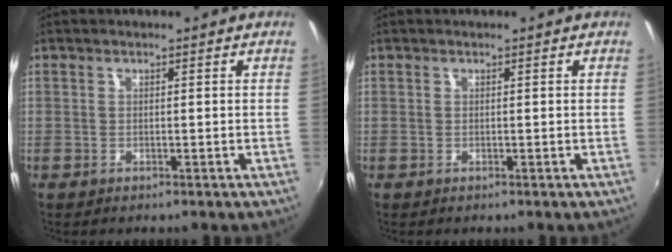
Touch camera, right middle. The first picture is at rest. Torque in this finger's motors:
{"motor_torque": [0.00, 0.00, 0.00, 0.00]}